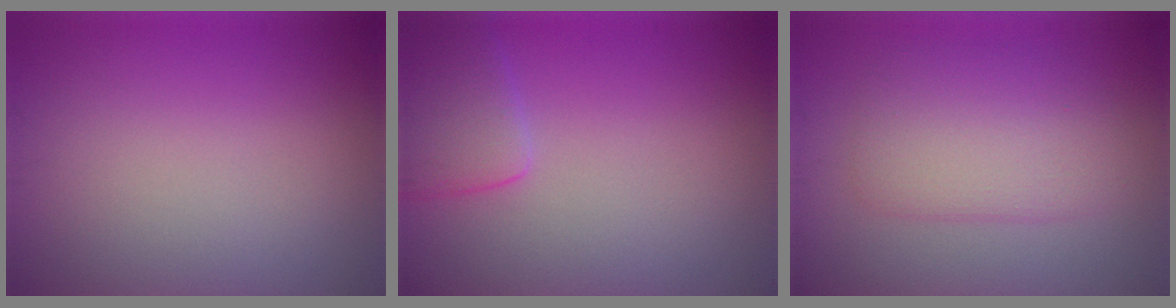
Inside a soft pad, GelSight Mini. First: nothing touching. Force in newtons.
{"total": 3.1, "press": 3.1, "slide": 0.3}
{"total": 4.6, "press": 4.5, "slide": 0.2}